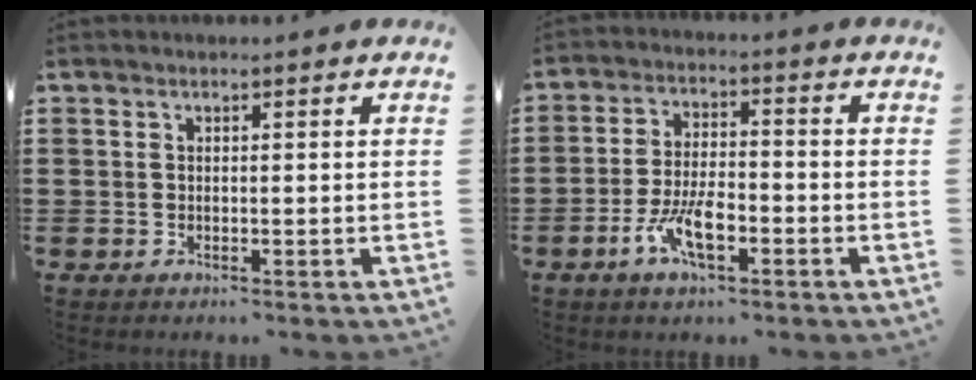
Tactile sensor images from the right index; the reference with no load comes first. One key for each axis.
{"total": 7.1, "fx": -3.3, "fy": 2.7, "fz": 5.7, "tx": -0.132, "ty": -0.008, "tz": -0.066}